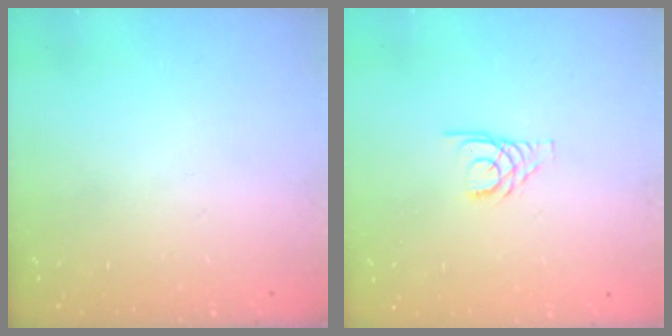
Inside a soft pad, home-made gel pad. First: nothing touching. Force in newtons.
{"total": 3.3, "press": 3.3, "slide": 0.3}